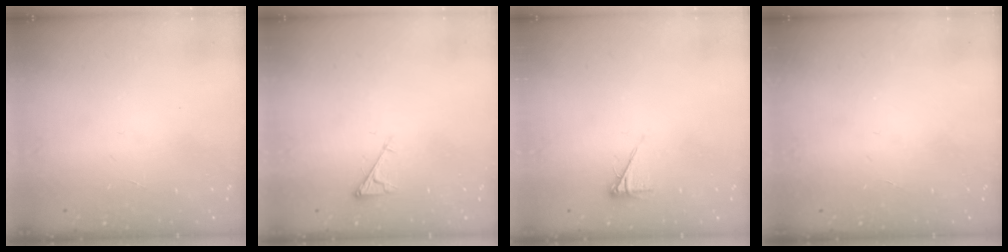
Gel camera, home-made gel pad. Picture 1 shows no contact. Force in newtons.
{"total": 2.8, "press": 2.7, "slide": 0.4}
{"total": 3.5, "press": 3.5, "slide": 0.6}
{"total": 0.0}